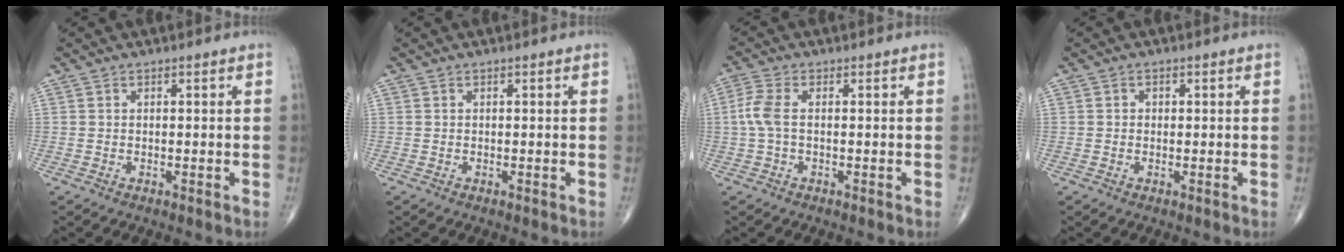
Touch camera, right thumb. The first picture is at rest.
{"total": 0.0}
{"total": 4.3, "force": [0.0, 2.0, 3.8], "torque": [-0.109, 0.006, -0.007]}
{"total": 0.9, "force": [0.1, 0.8, 0.3], "torque": [-0.001, 0.002, -0.001]}